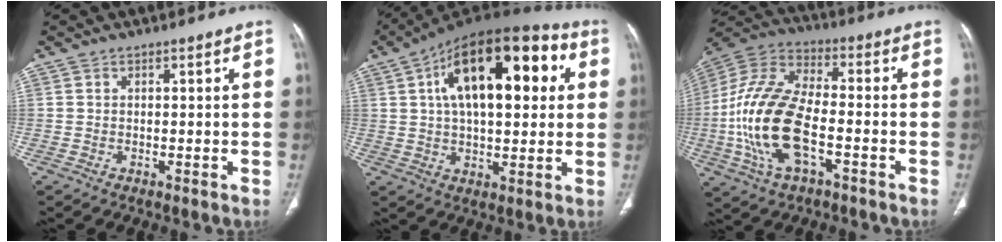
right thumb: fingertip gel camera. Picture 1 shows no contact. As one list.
[{"total": 23.6, "force": [6.5, 11.1, 19.8], "torque": [-0.289, 0.025, 0.093]}, {"total": 19.5, "force": [-4.5, 9.4, 16.5], "torque": [-0.350, 0.023, -0.084]}]